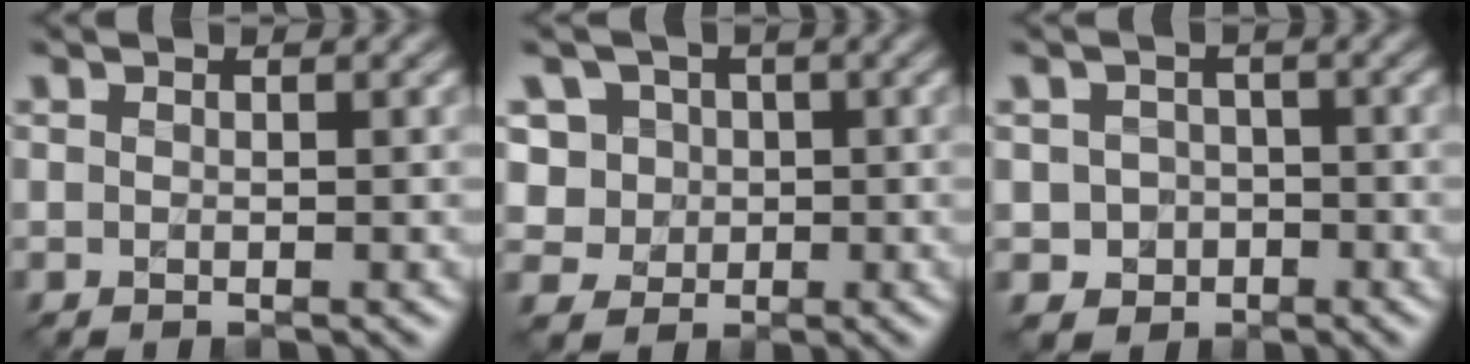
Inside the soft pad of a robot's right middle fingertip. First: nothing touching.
{"total": 6.5, "force": [1.9, 5.7, 2.4], "torque": [-0.042, 0.018, 0.016]}
{"total": 2.6, "force": [-0.8, 2.4, 0.5], "torque": [0.001, -0.001, -0.013]}